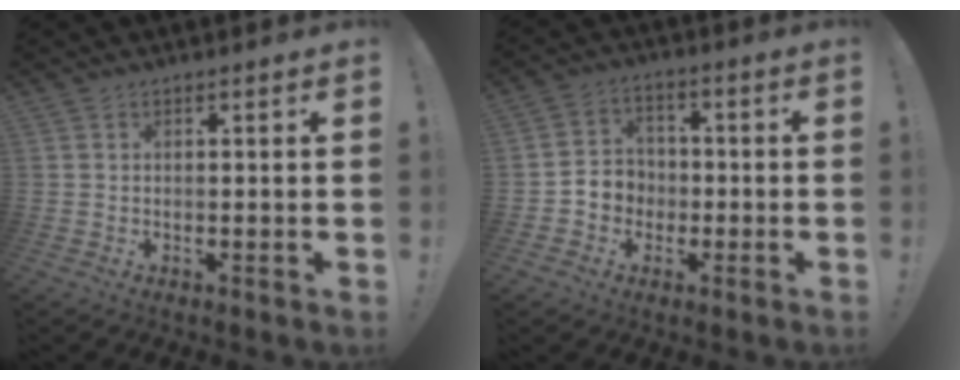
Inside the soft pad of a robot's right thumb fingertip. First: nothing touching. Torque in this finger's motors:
{"motor_torque": [0.01, 0.01, 0.29, -0.37, -0.01]}